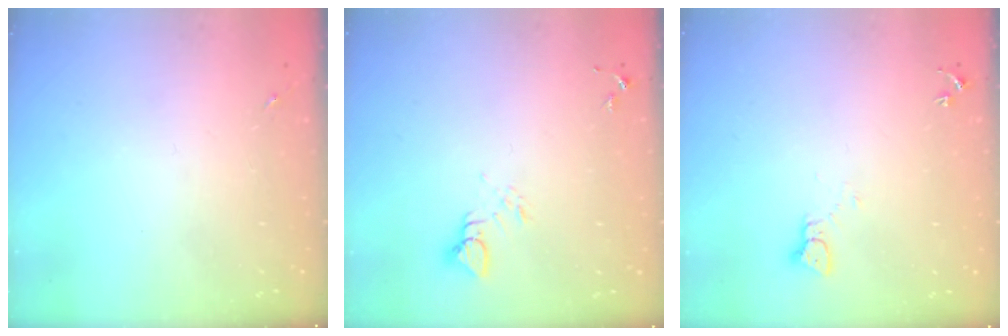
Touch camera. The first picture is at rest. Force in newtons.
{"total": 3.8, "press": 3.8, "slide": 0.2}
{"total": 2.2, "press": 2.2, "slide": 0.2}